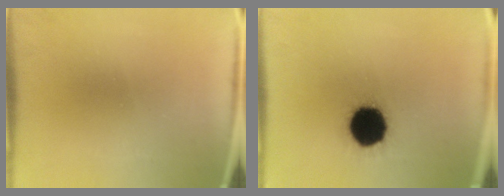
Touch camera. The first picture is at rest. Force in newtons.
{"total": 16.9}